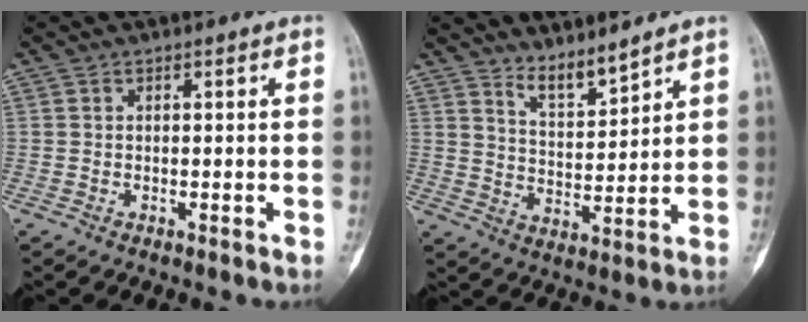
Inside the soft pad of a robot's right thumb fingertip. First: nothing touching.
{"total": 5.7, "force": [5.2, 1.0, 2.2], "torque": [-0.032, -0.054, 0.104]}